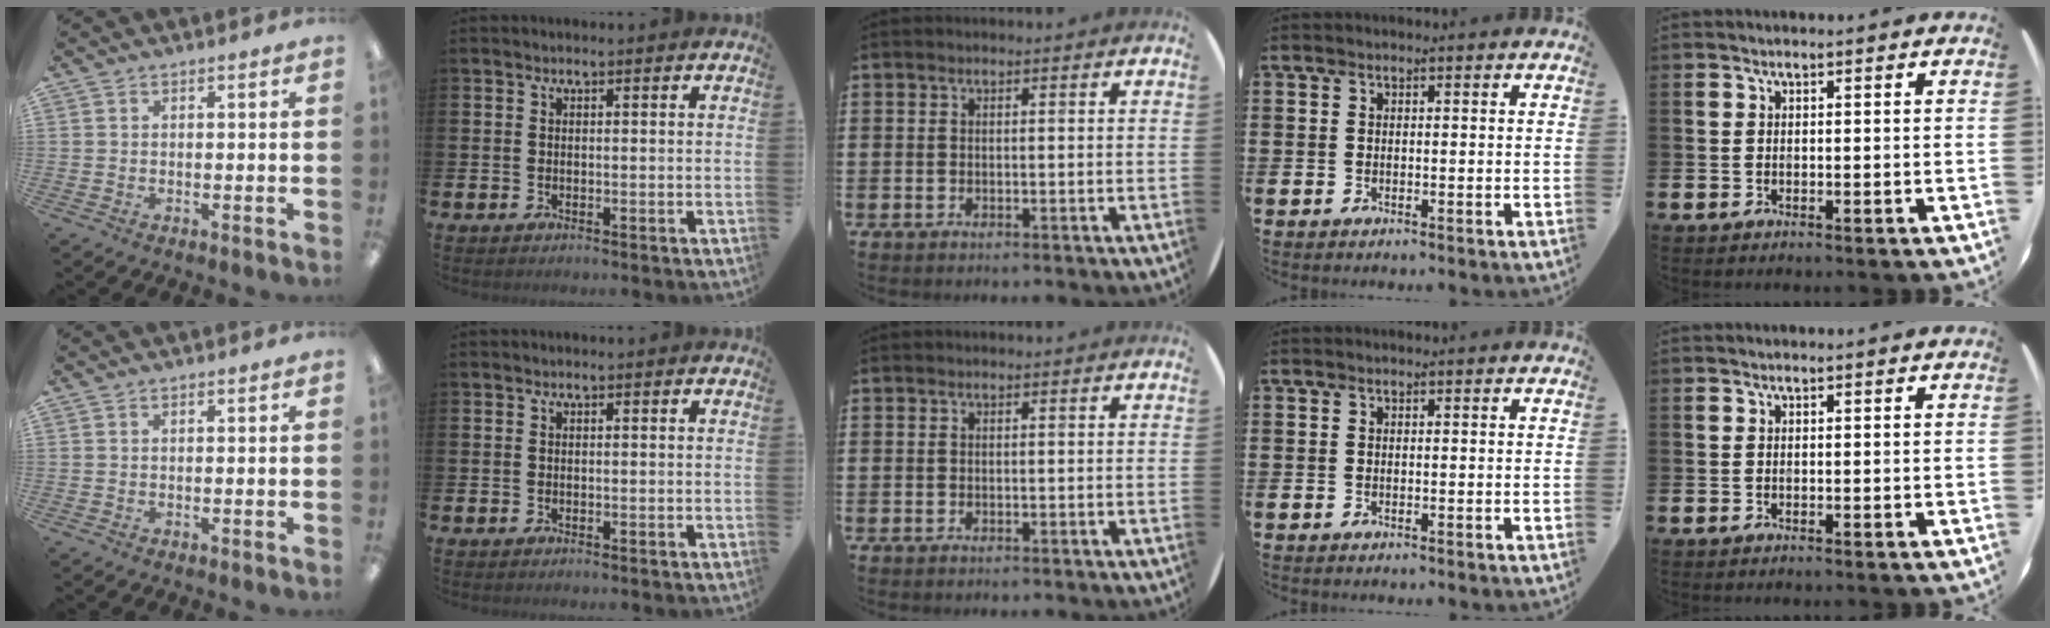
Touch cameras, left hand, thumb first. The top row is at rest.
{}